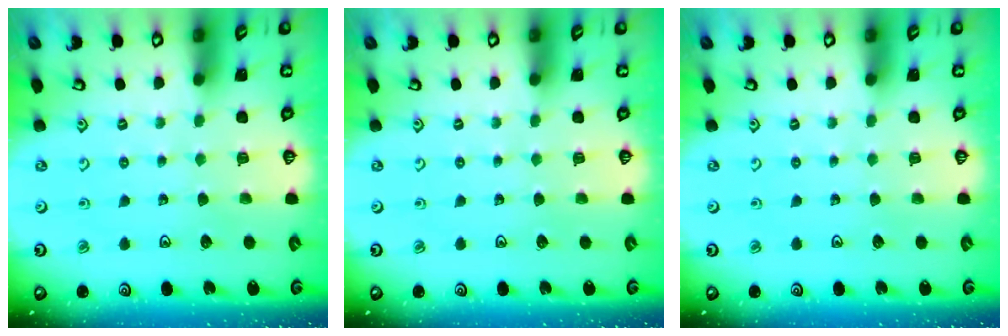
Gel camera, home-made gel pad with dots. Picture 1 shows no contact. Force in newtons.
{"total": 0.0}
{"total": 0.0}